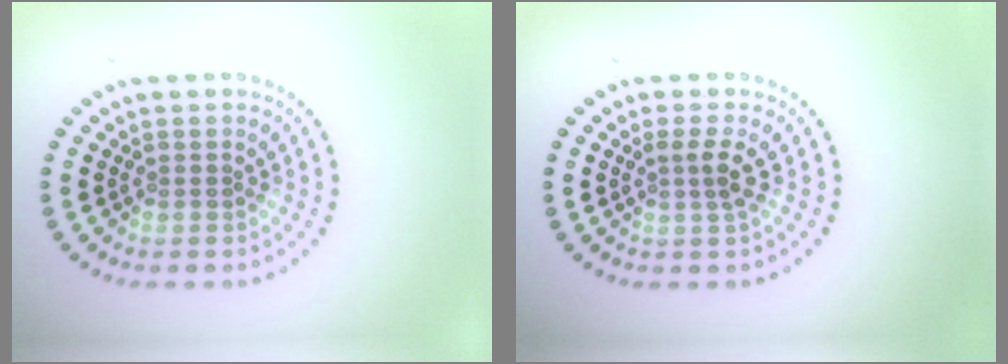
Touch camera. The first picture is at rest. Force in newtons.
{"total": 1.8, "press": 1.4, "slide": 1.1}